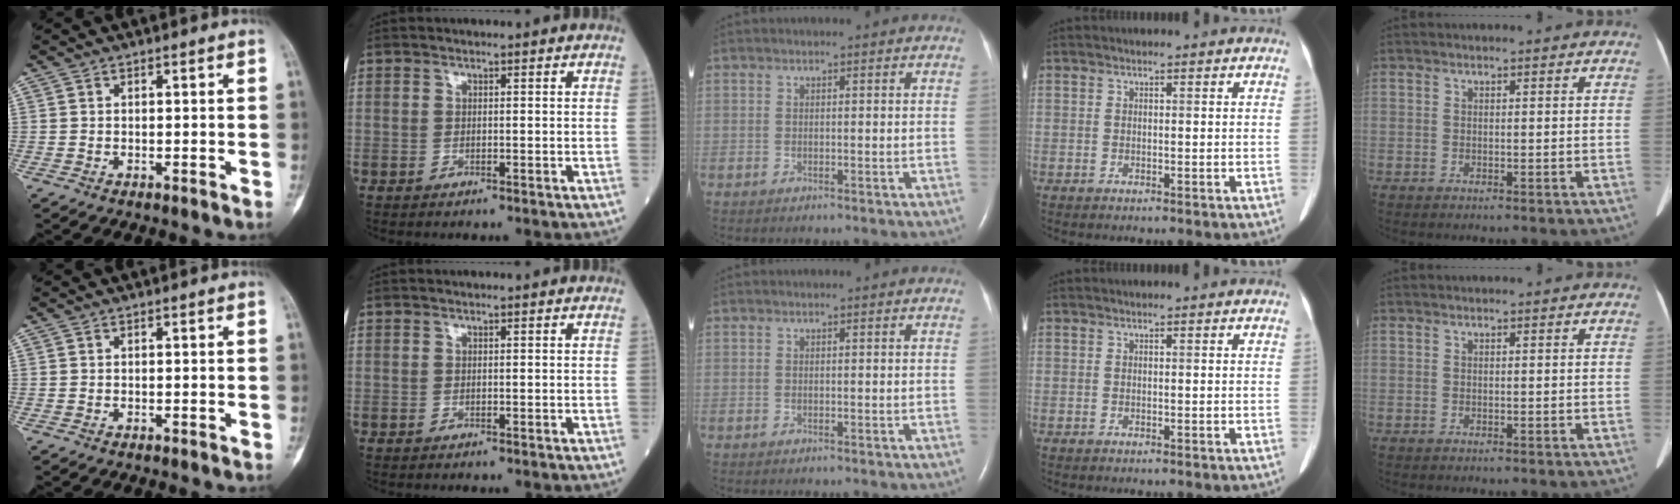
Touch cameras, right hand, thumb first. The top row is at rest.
{}